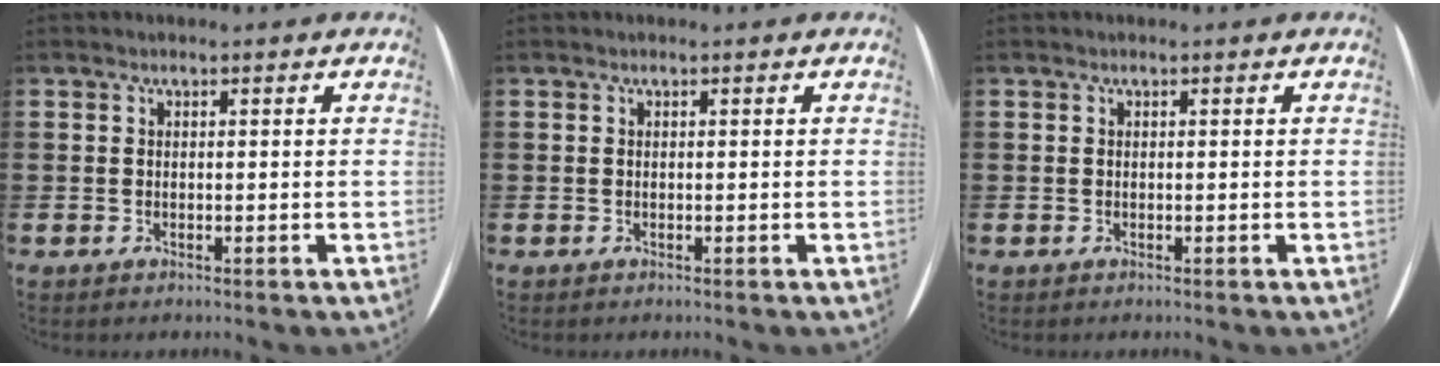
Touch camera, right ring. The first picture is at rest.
{"total": 0.0}
{"total": 0.0}